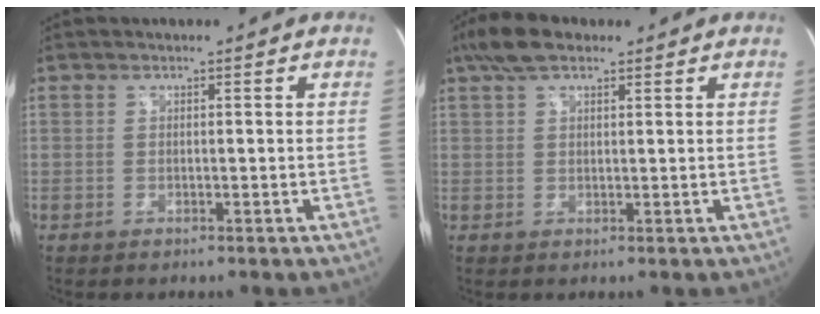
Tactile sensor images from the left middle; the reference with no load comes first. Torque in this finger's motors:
{"motor_torque": [0.56, -0.22, -0.05, 0.01]}